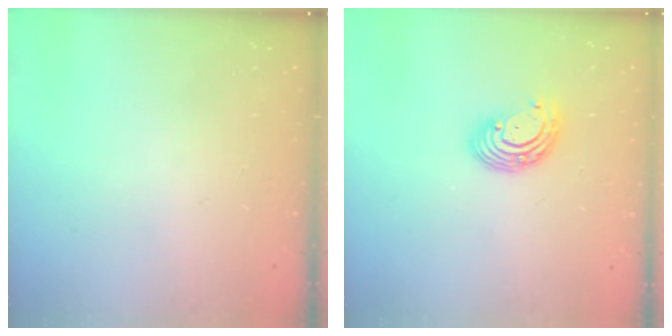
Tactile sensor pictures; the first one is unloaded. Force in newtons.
{"total": 7.1, "press": 7.0, "slide": 1.3}